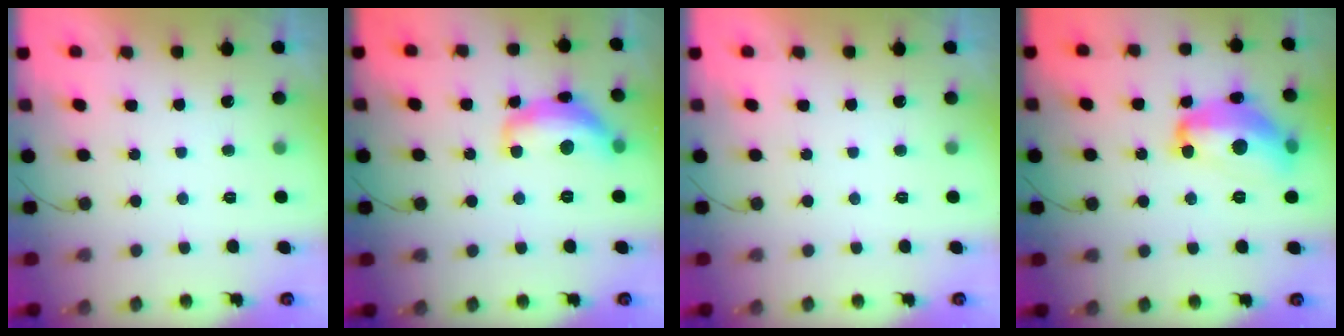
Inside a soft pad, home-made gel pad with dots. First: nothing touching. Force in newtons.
{"total": 13.7, "press": 13.7, "slide": 0.9}
{"total": 0.0}
{"total": 17.0, "press": 17.0, "slide": 0.8}